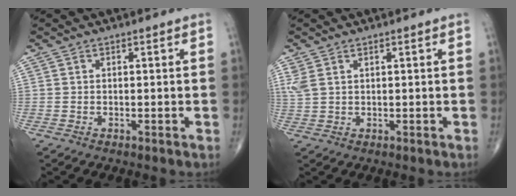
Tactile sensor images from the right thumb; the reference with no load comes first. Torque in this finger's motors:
{"motor_torque": [0.01, 0.06, 0.32, 0.24, 0.02]}